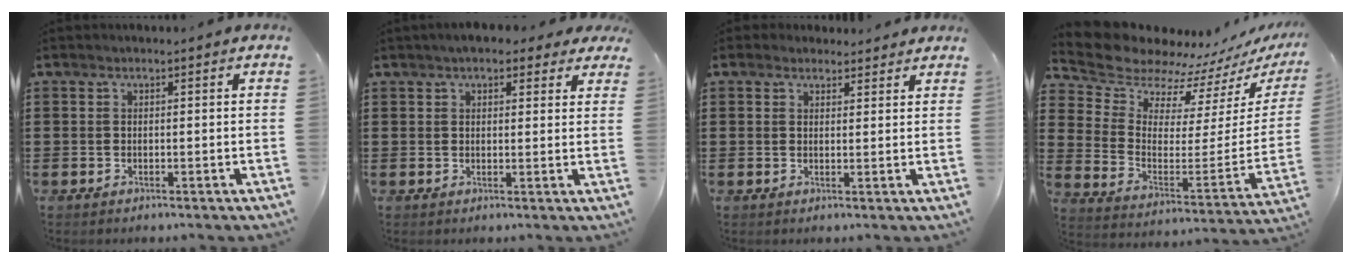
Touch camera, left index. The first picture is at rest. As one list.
[{"total": 3.9, "force": [3.2, 1.4, 1.8], "torque": [-0.038, 0.000, 0.055]}, {"total": 2.3, "force": [2.1, 0.9, 0.2], "torque": [-0.001, -0.003, 0.040]}, {"total": 8.8, "force": [8.4, 2.4, 1.1], "torque": [-0.069, -0.081, 0.144]}]